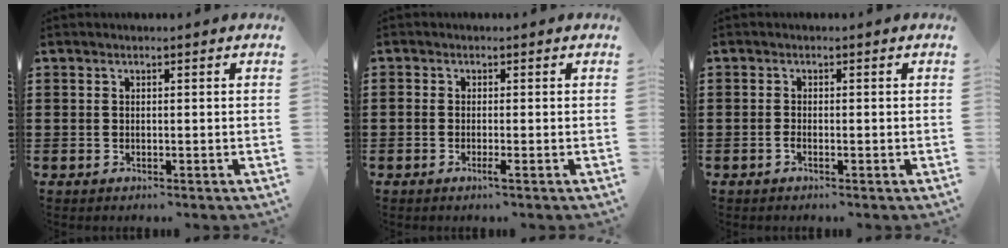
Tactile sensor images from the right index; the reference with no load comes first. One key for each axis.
{"total": 1.5, "fx": -0.8, "fy": 0.1, "fz": 1.3, "tx": -0.023, "ty": -0.003, "tz": -0.014}
{"total": 1.0, "fx": -0.6, "fy": 0.3, "fz": 0.8, "tx": -0.017, "ty": -0.002, "tz": -0.010}